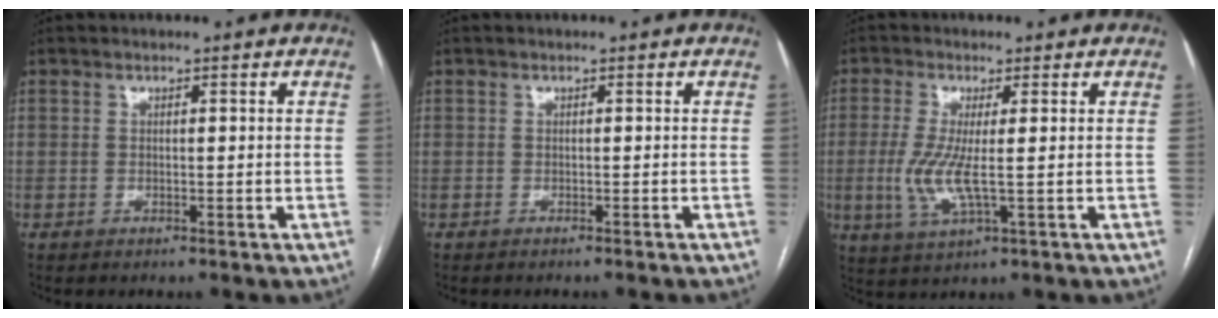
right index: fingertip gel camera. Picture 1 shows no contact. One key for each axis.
{"total": 1.1, "fx": -0.9, "fy": -0.3, "fz": 0.5, "tx": -0.007, "ty": 0.002, "tz": -0.012}
{"total": 6.6, "fx": -0.5, "fy": 0.9, "fz": 6.5, "tx": -0.150, "ty": -0.013, "tz": -0.011}